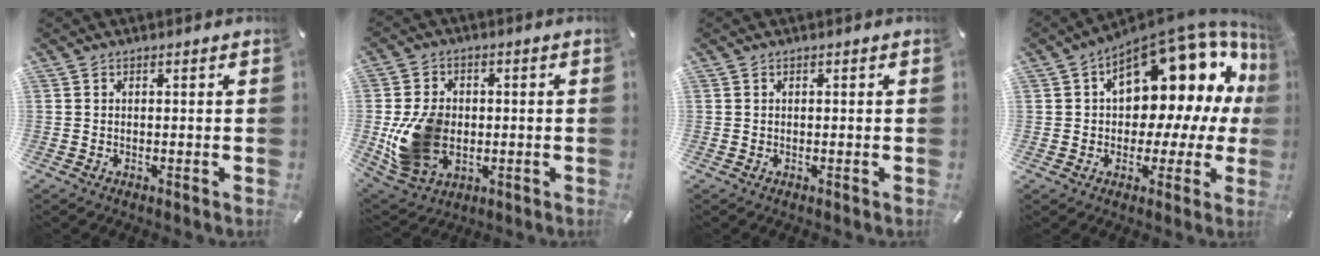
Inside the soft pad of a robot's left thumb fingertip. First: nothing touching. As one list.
[{"total": 13.2, "force": [-1.4, 10.3, 8.0], "torque": [-0.177, 0.007, -0.021]}, {"total": 0.0}, {"total": 18.0, "force": [8.3, 10.2, 12.3], "torque": [-0.151, -0.074, 0.135]}]